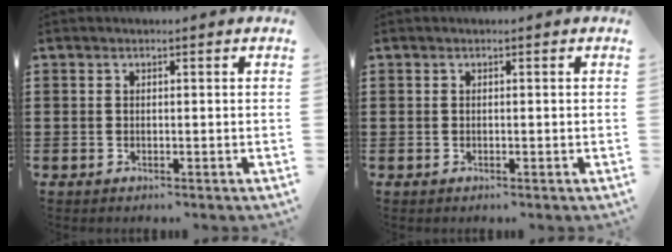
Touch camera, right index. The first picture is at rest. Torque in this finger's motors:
{"motor_torque": [0.02, 0.02, 0.00, 0.00]}